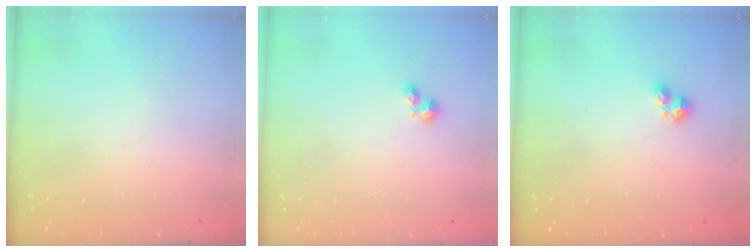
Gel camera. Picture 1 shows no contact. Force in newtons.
{"total": 2.1, "press": 2.1, "slide": 0.3}
{"total": 2.4, "press": 2.4, "slide": 0.5}